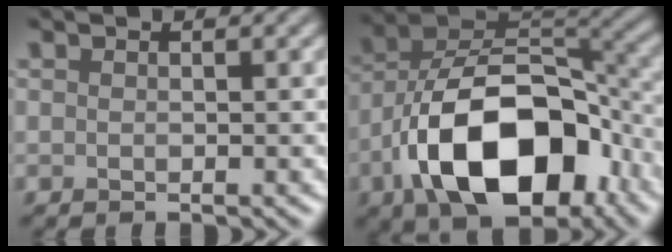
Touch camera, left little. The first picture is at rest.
{"total": 14.0, "force": [-6.4, 7.5, 10.0], "torque": [-0.162, 0.000, -0.120]}